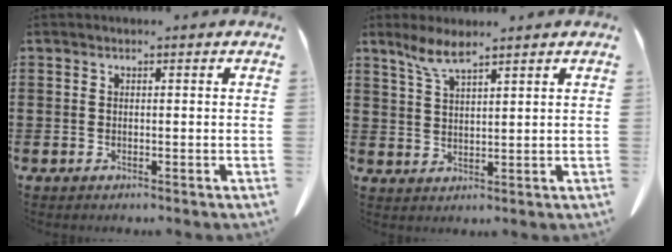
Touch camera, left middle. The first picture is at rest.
{"total": 4.8, "force": [3.4, 0.7, 3.2], "torque": [-0.073, -0.004, 0.062]}